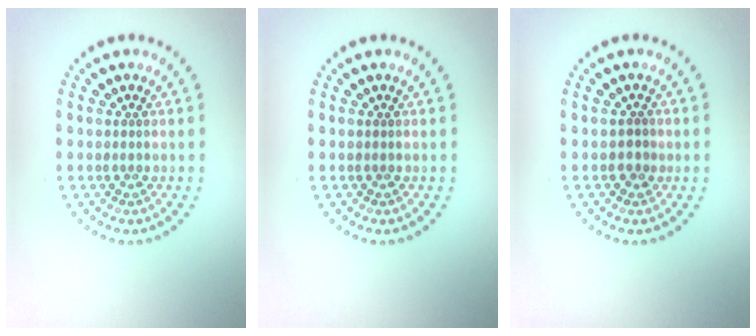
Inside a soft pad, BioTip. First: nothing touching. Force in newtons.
{"total": 0.0}
{"total": 1.0, "press": 0.9, "slide": 0.3}